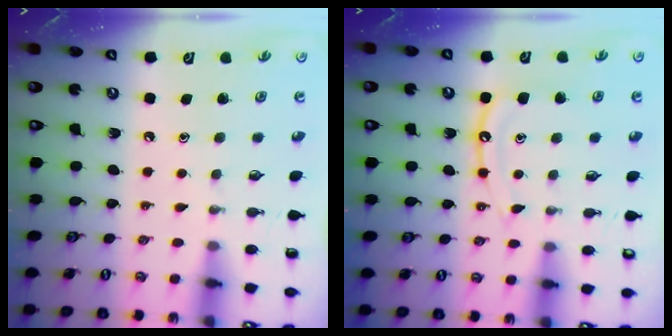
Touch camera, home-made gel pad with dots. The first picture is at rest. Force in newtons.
{"total": 11.2, "press": 11.2, "slide": 1.0}